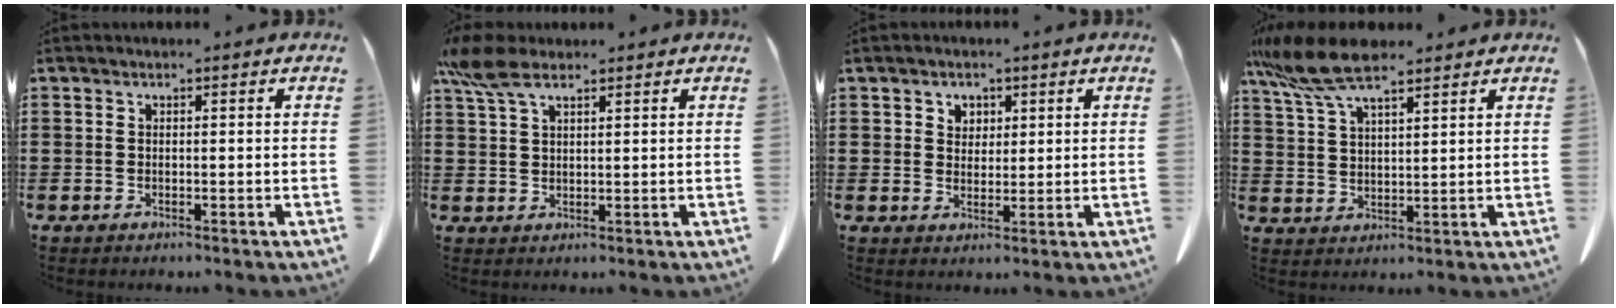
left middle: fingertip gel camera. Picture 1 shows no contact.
{"total": 6.1, "force": [3.9, 2.3, 4.1], "torque": [-0.104, -0.005, 0.070]}
{"total": 2.5, "force": [1.6, 2.0, 0.3], "torque": [-0.008, 0.004, 0.028]}
{"total": 9.7, "force": [7.1, 2.4, 6.2], "torque": [-0.151, -0.017, 0.129]}